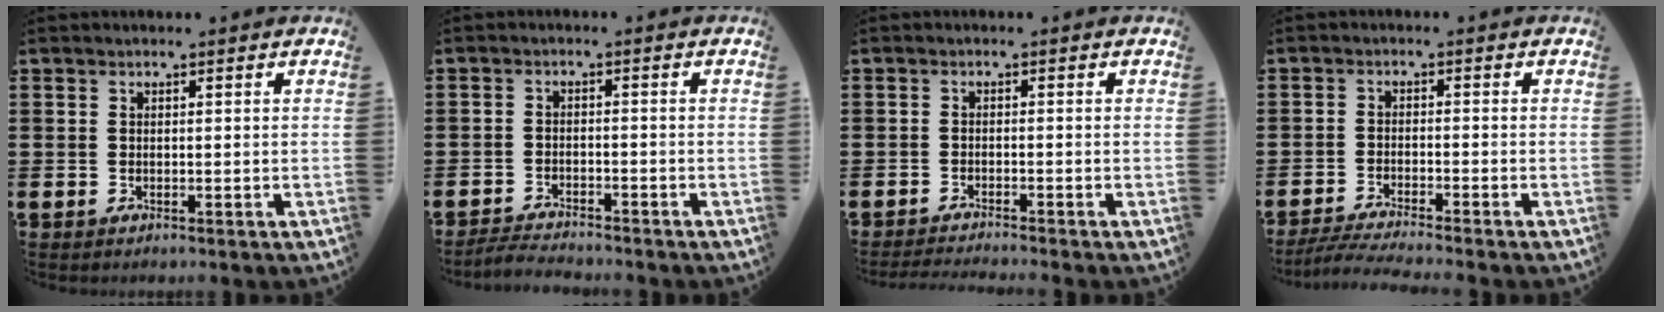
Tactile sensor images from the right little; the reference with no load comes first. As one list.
[{"total": 2.3, "force": [-2.3, 0.0, 0.2], "torque": [-0.006, 0.003, -0.049]}, {"total": 1.2, "force": [-1.2, -0.2, 0.2], "torque": [-0.003, -0.001, -0.023]}, {"total": 3.0, "force": [-2.6, -0.2, 1.5], "torque": [-0.022, -0.003, -0.048]}]